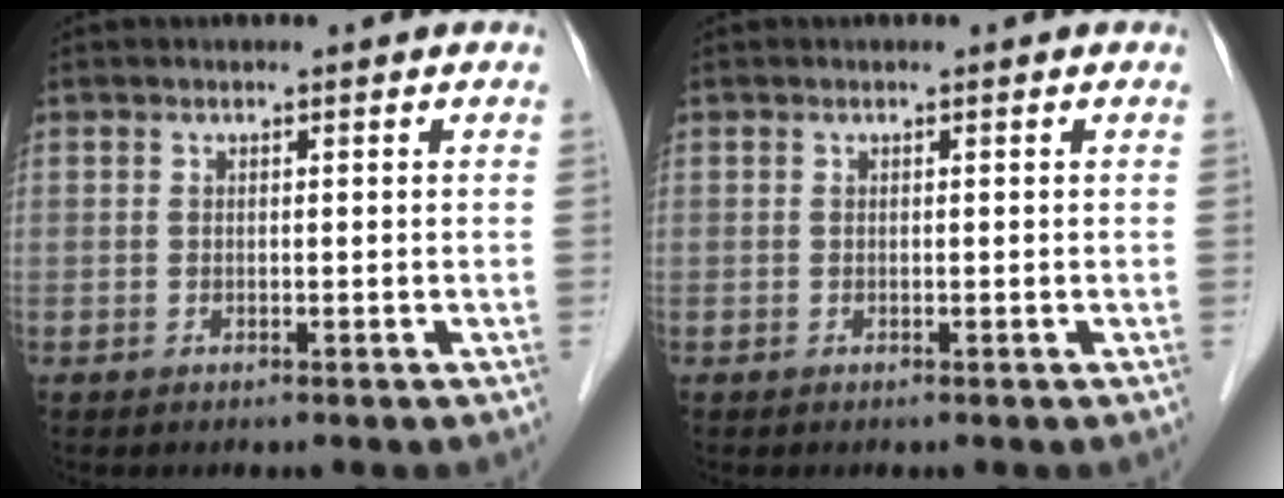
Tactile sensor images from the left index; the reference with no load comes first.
{"total": 0.0}